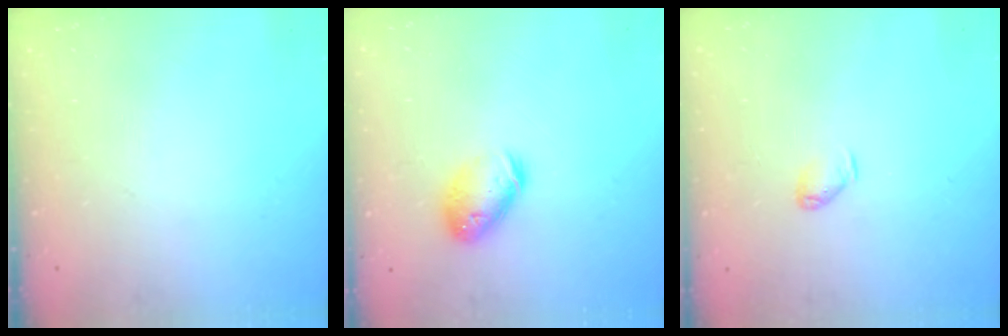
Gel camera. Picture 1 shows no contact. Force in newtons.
{"total": 11.4, "press": 11.2, "slide": 2.0}
{"total": 3.9, "press": 3.8, "slide": 0.5}